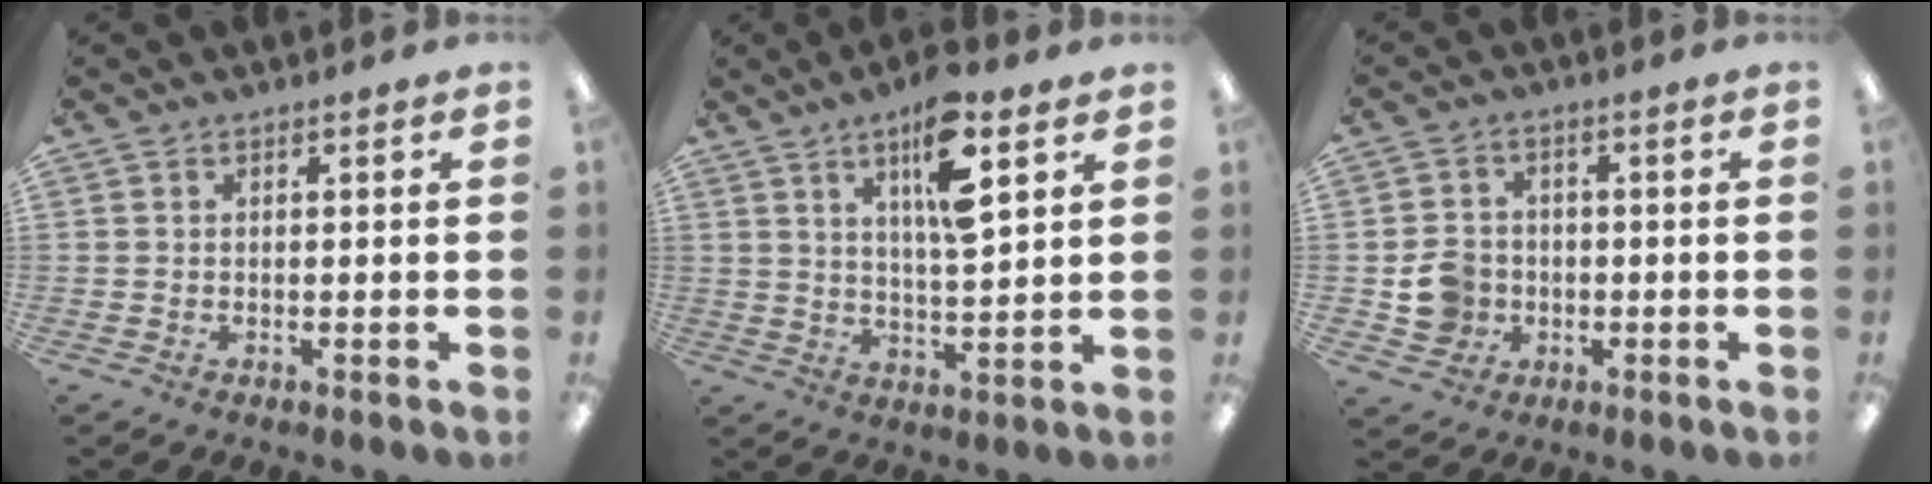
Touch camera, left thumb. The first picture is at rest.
{"total": 11.8, "force": [6.4, 3.4, 9.3], "torque": [-0.152, -0.023, 0.105]}
{"total": 7.1, "force": [-1.3, 6.5, 2.3], "torque": [-0.036, 0.016, -0.018]}